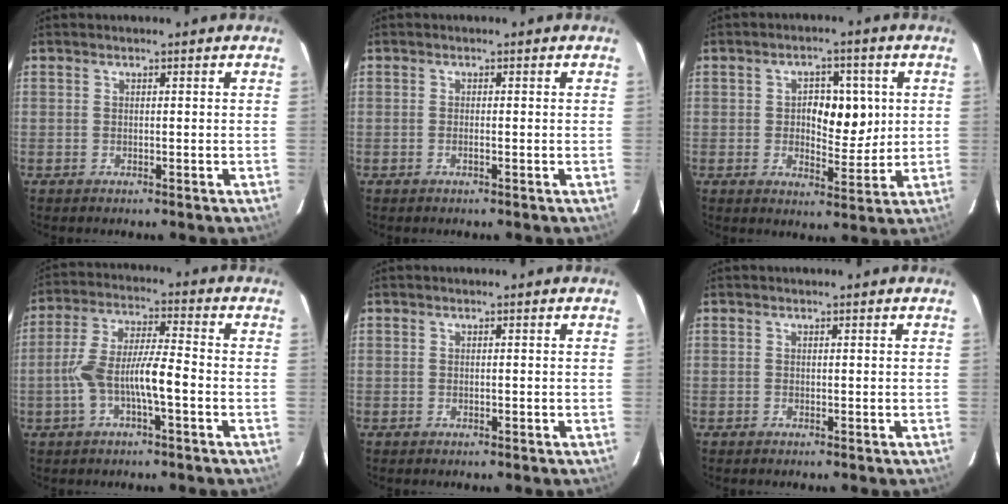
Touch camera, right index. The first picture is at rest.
{"total": 0.5, "force": [-0.2, 0.0, 0.5], "torque": [-0.012, 0.001, -0.001]}
{"total": 7.4, "force": [1.2, 3.9, 6.2], "torque": [-0.085, 0.010, 0.023]}
{"total": 9.2, "force": [-2.5, 1.8, 8.7], "torque": [-0.177, 0.024, -0.045]}
{"total": 0.0}
{"total": 0.0}